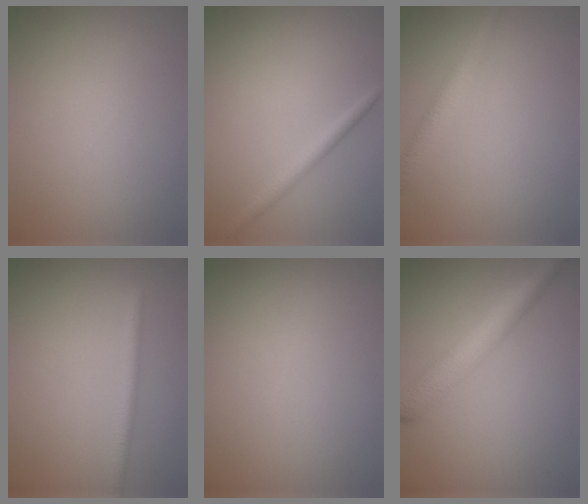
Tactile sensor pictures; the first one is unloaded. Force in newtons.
{"total": 1.8, "press": 1.7, "slide": 0.1}
{"total": 2.4, "press": 2.4, "slide": 0.1}
{"total": 1.9, "press": 1.9, "slide": 0.2}
{"total": 0.0}
{"total": 4.5, "press": 4.5, "slide": 0.2}